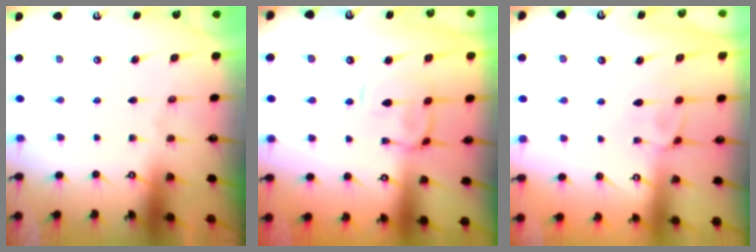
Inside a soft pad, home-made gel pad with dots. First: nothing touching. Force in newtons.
{"total": 2.1, "press": 2.0, "slide": 0.7}
{"total": 2.7, "press": 2.4, "slide": 1.2}